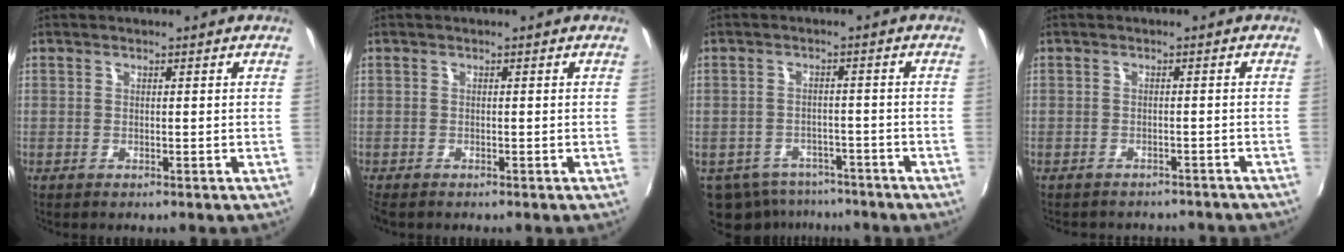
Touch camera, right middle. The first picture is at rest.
{"total": 1.6, "force": [-1.3, 0.7, 0.6], "torque": [-0.015, -0.010, -0.024]}
{"total": 10.4, "force": [-7.6, 6.3, 3.3], "torque": [-0.090, -0.005, -0.102]}
{"total": 8.3, "force": [-7.3, 2.8, 2.7], "torque": [-0.060, -0.018, -0.092]}